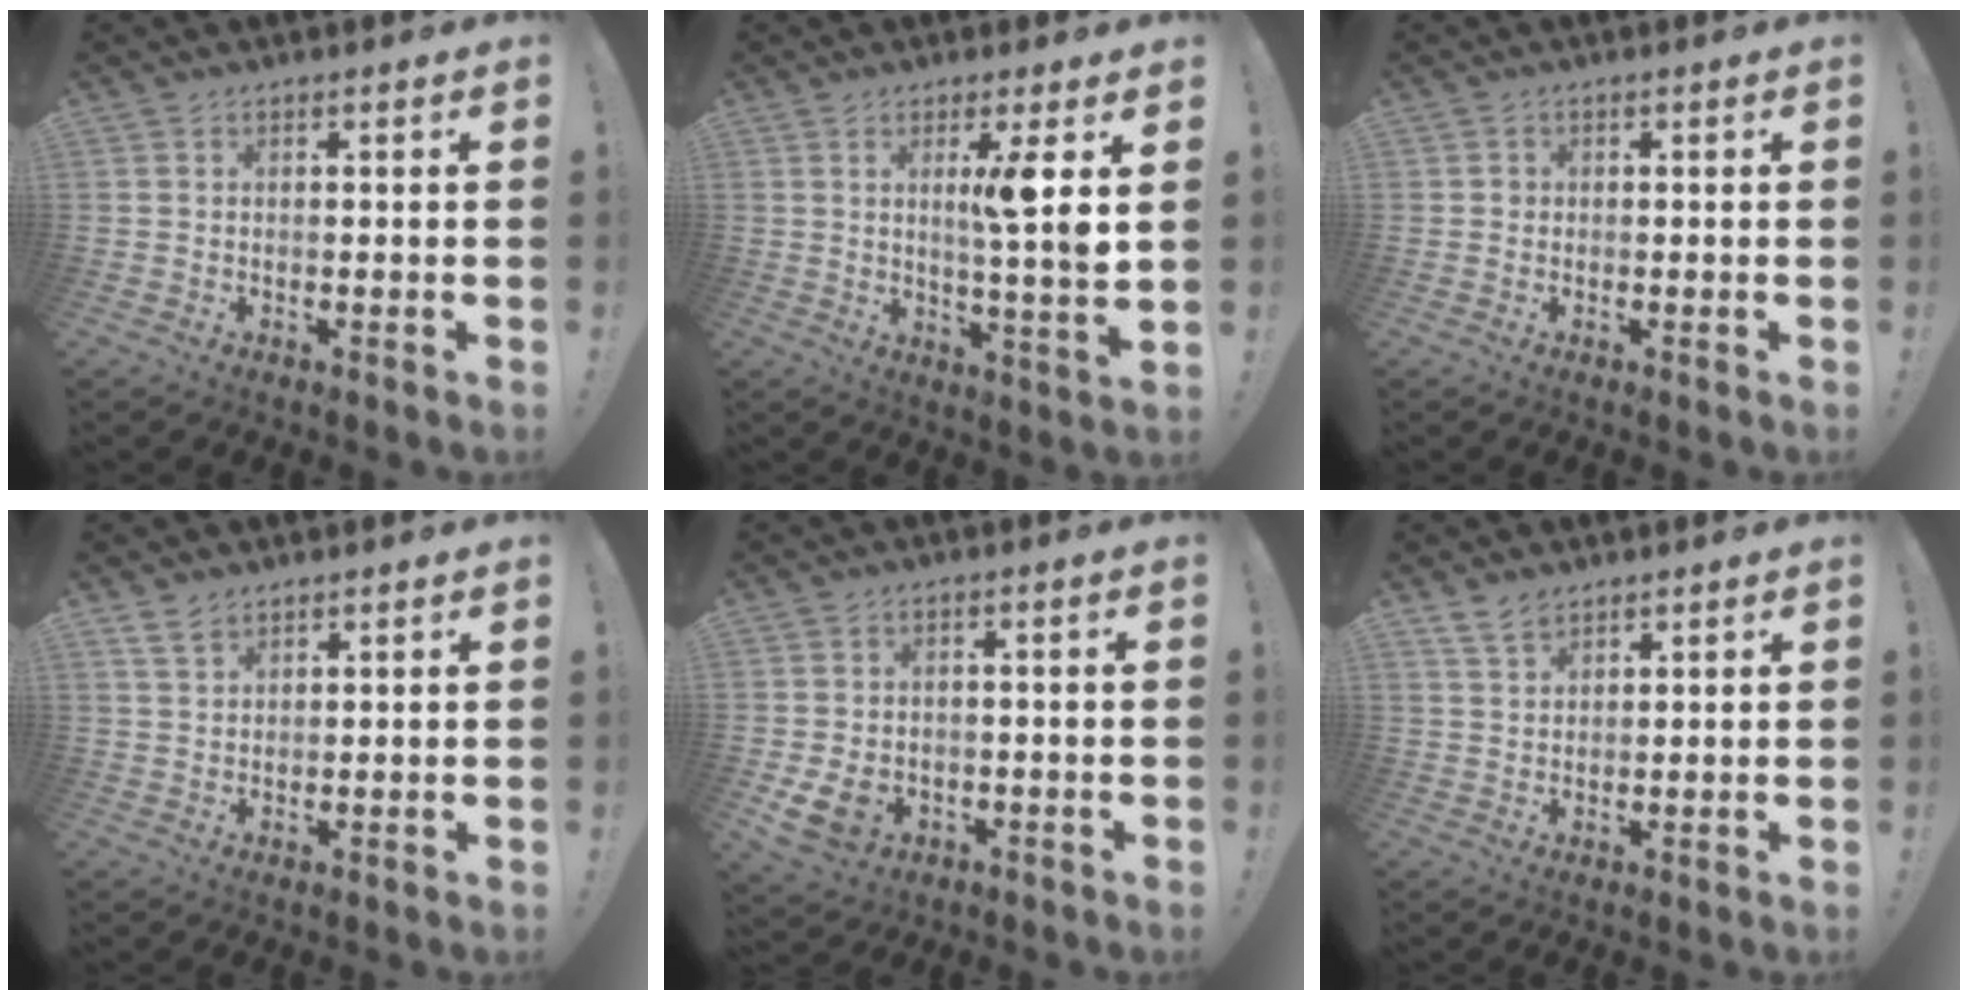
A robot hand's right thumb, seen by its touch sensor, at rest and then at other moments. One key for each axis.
{"total": 8.6, "fx": 2.5, "fy": -0.6, "fz": 8.2, "tx": -0.119, "ty": -0.019, "tz": 0.028}
{"total": 1.1, "fx": -0.2, "fy": 1.1, "fz": 0.3, "tx": -0.002, "ty": 0.003, "tz": -0.004}
{"total": 3.7, "fx": 2.8, "fy": 1.9, "fz": 1.4, "tx": -0.025, "ty": -0.012, "tz": 0.054}
{"total": 8.1, "fx": -1.5, "fy": 6.2, "fz": 5.0, "tx": -0.094, "ty": 0.005, "tz": -0.021}
{"total": 4.8, "fx": 3.7, "fy": 2.5, "fz": 1.8, "tx": -0.036, "ty": -0.013, "tz": 0.071}